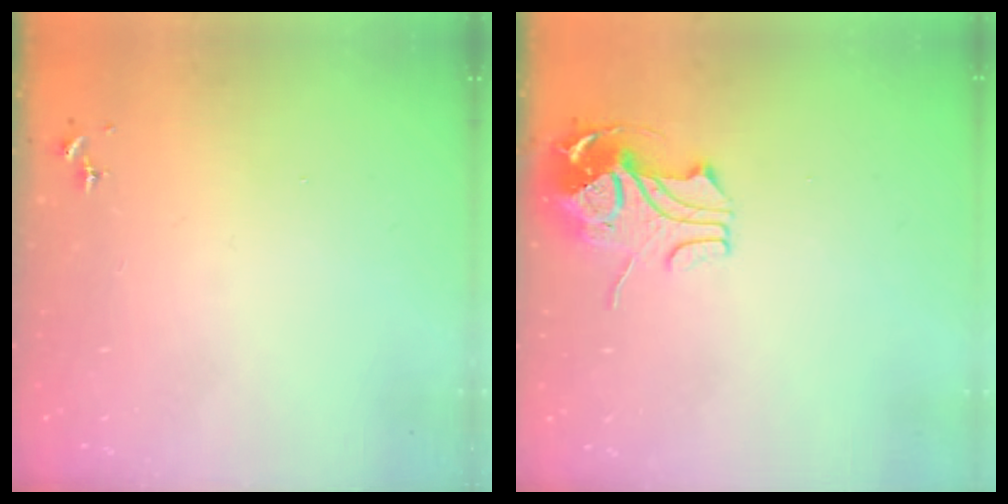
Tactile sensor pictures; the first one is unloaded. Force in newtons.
{"total": 10.3, "press": 10.2, "slide": 0.9}